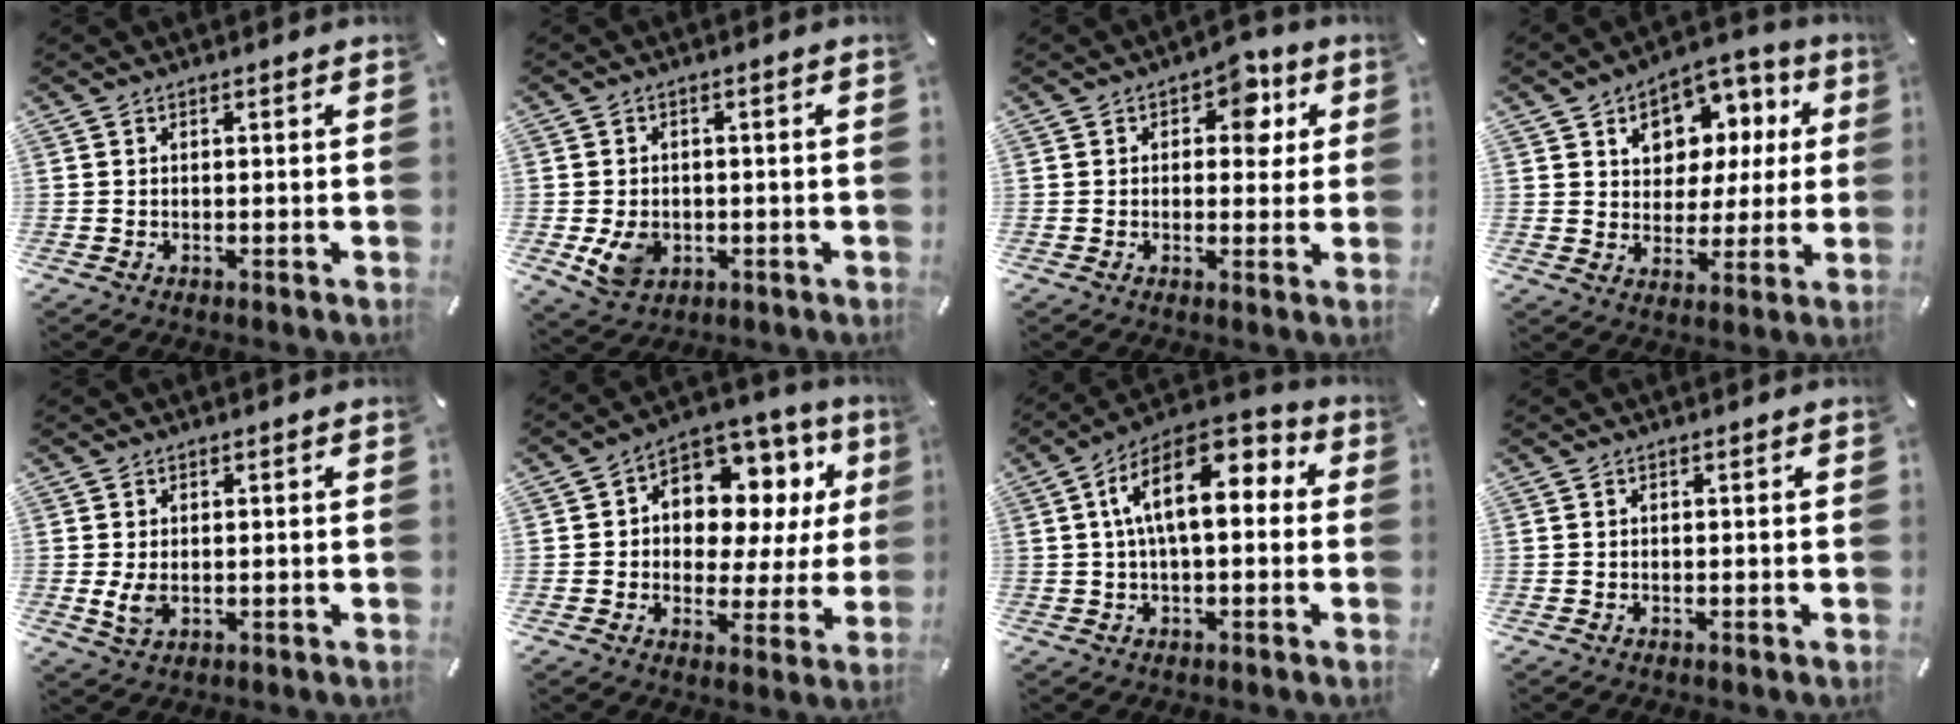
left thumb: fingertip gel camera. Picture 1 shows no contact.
{"total": 6.5, "force": [-1.1, 5.3, 3.6], "torque": [-0.071, 0.000, -0.020]}
{"total": 7.2, "force": [2.6, 5.0, 4.5], "torque": [-0.043, -0.003, 0.037]}
{"total": 9.8, "force": [3.3, 8.4, 3.7], "torque": [-0.057, -0.022, 0.059]}
{"total": 3.8, "force": [-0.1, 2.5, 2.8], "torque": [-0.056, -0.004, -0.004]}
{"total": 11.1, "force": [4.2, 8.7, 5.6], "torque": [-0.080, -0.043, 0.080]}
{"total": 14.1, "force": [3.4, 6.8, 11.9], "torque": [-0.215, -0.011, 0.058]}
{"total": 0.0}